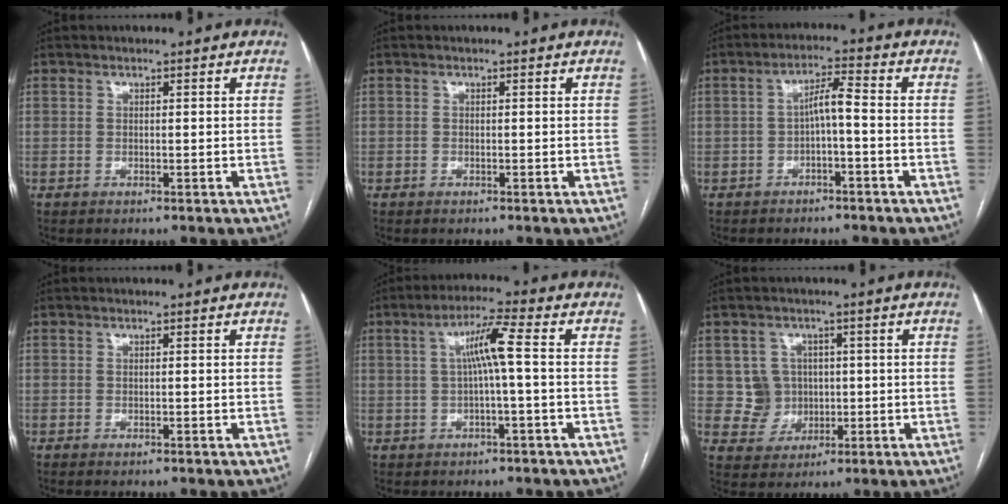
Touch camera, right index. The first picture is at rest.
{"total": 0.0}
{"total": 4.1, "force": [-1.0, 0.5, 3.9], "torque": [-0.068, 0.019, -0.015]}
{"total": 0.5, "force": [-0.4, 0.1, 0.3], "torque": [-0.009, -0.002, -0.006]}
{"total": 5.9, "force": [0.4, -0.2, 5.9], "torque": [-0.105, 0.017, 0.009]}
{"total": 5.1, "force": [0.5, 5.1, 0.4], "torque": [-0.001, 0.018, 0.017]}